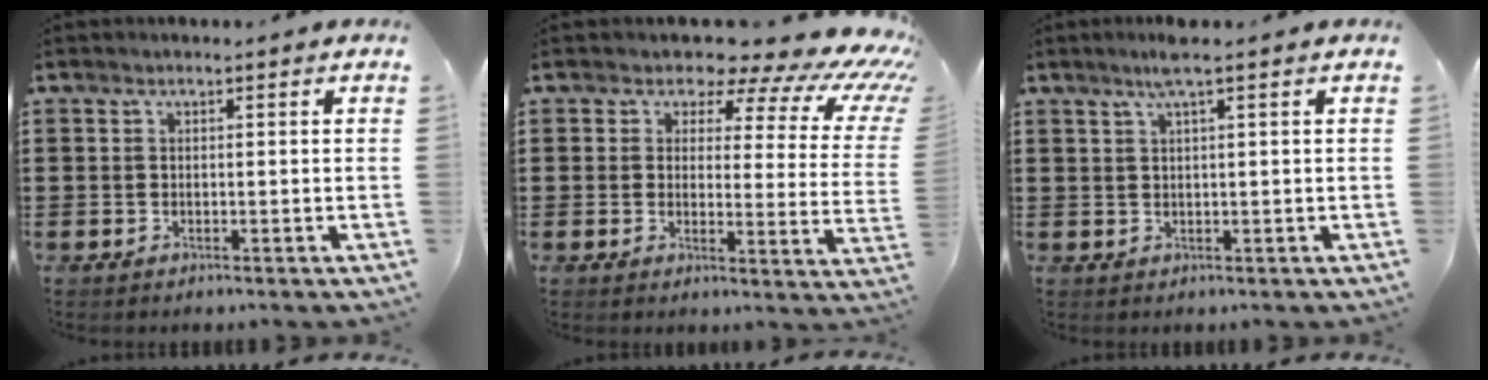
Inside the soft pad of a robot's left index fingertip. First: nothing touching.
{"total": 7.2, "force": [5.4, 3.1, 3.5], "torque": [-0.062, -0.037, 0.090]}
{"total": 2.7, "force": [1.6, -0.2, 2.2], "torque": [-0.046, 0.001, 0.027]}